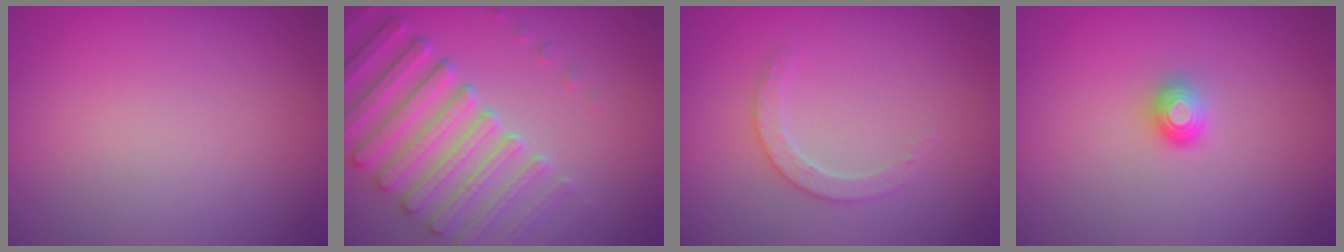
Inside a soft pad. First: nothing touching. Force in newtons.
{"total": 5.6, "press": 5.1, "slide": 2.2}
{"total": 2.2, "press": 2.2, "slide": 0.6}
{"total": 1.1, "press": 1.1, "slide": 0.0}